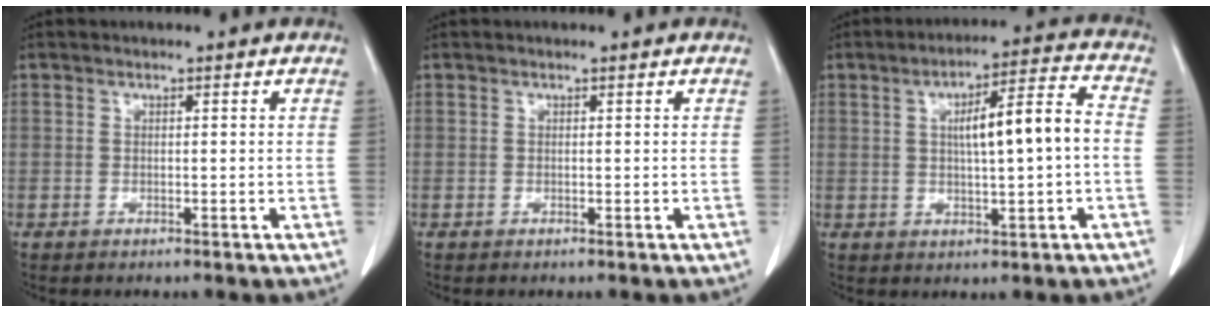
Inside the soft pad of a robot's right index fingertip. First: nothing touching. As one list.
[{"total": 0.0}, {"total": 9.7, "force": [0.3, 1.0, 9.7], "torque": [-0.152, 0.022, 0.006]}]